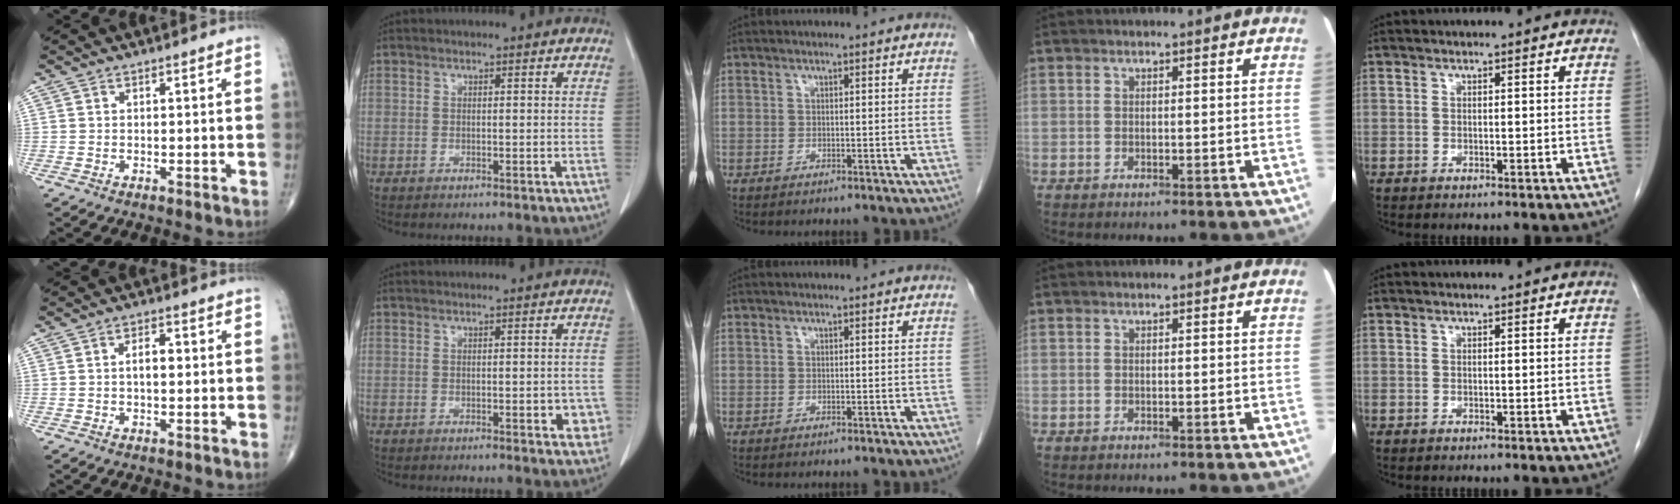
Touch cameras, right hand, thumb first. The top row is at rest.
{"thumb": {"total": 3.6, "force": [0.3, 1.8, 3.1], "torque": [-0.050, 0.008, 0.003]}, "index": {"total": 3.3, "force": [-0.9, 1.4, 2.8], "torque": [-0.018, 0.001, -0.007]}}